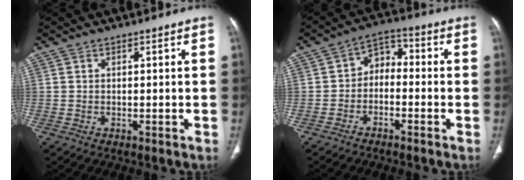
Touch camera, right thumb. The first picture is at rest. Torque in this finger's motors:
{"motor_torque": [-0.03, 0.13, 0.05, -0.17, 0.03]}